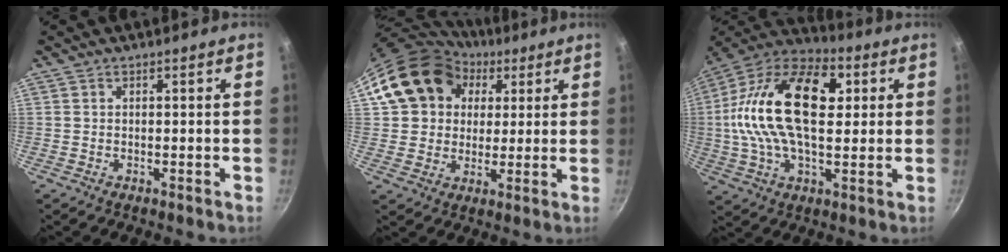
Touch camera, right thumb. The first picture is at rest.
{"total": 16.5, "force": [5.7, 13.6, 7.2], "torque": [-0.107, 0.019, 0.096]}
{"total": 24.2, "force": [3.7, 13.4, 19.8], "torque": [-0.355, 0.025, 0.042]}